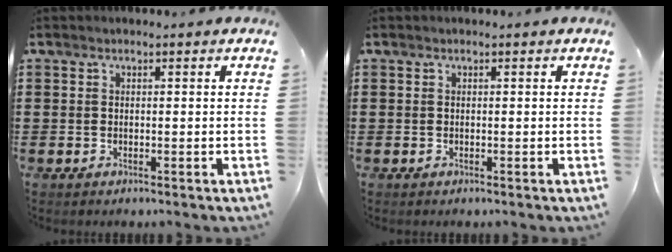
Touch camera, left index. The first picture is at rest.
{"total": 0.0}